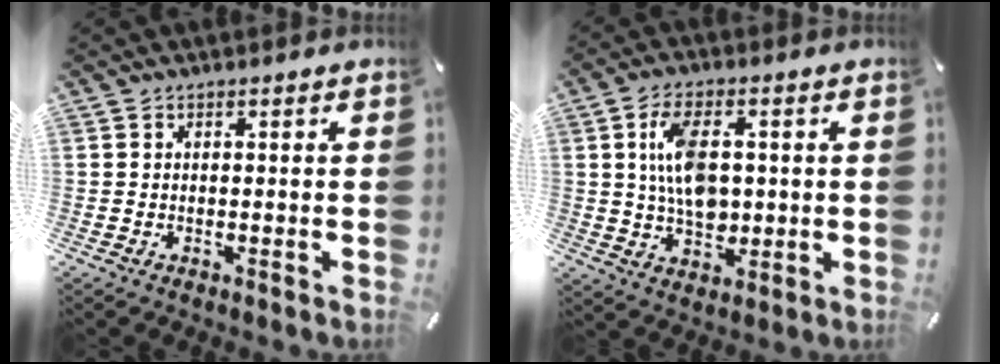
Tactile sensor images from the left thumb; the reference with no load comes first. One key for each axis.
{"total": 10.2, "fx": 1.1, "fy": 6.6, "fz": 7.6, "tx": -0.136, "ty": 0.005, "tz": 0.019}